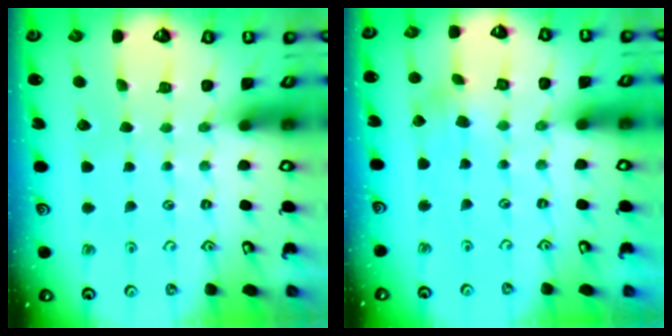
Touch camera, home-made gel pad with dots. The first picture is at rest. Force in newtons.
{"total": 2.7, "press": 2.7, "slide": 0.3}